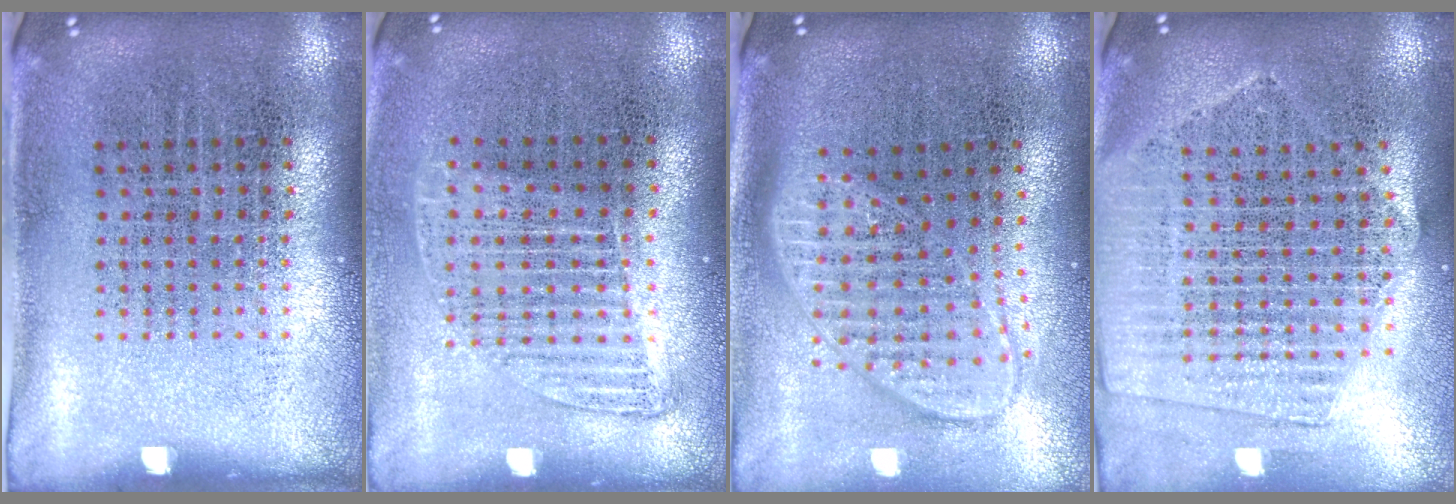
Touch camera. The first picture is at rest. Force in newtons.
{"total": 1.3, "press": 1.1, "slide": 0.7}
{"total": 1.8, "press": 1.5, "slide": 1.0}
{"total": 2.0, "press": 1.8, "slide": 0.9}